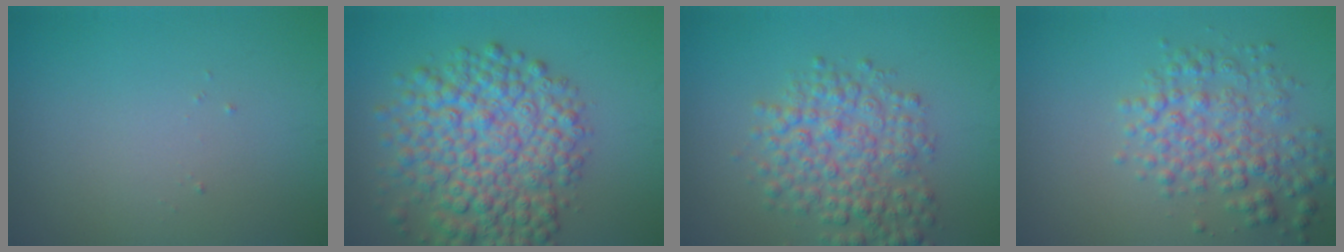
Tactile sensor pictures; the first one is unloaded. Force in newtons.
{"total": 8.9, "press": 8.9, "slide": 0.2}
{"total": 5.2, "press": 5.2, "slide": 0.2}
{"total": 4.3, "press": 4.3, "slide": 0.1}